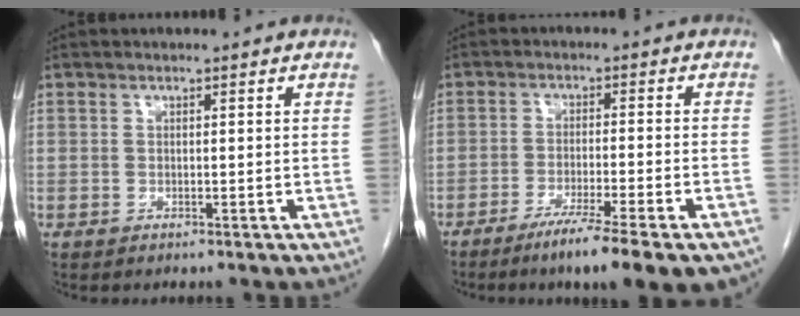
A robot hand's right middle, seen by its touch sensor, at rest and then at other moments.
{"total": 12.2, "force": [-8.8, 0.5, 8.4], "torque": [-0.104, -0.023, -0.130]}